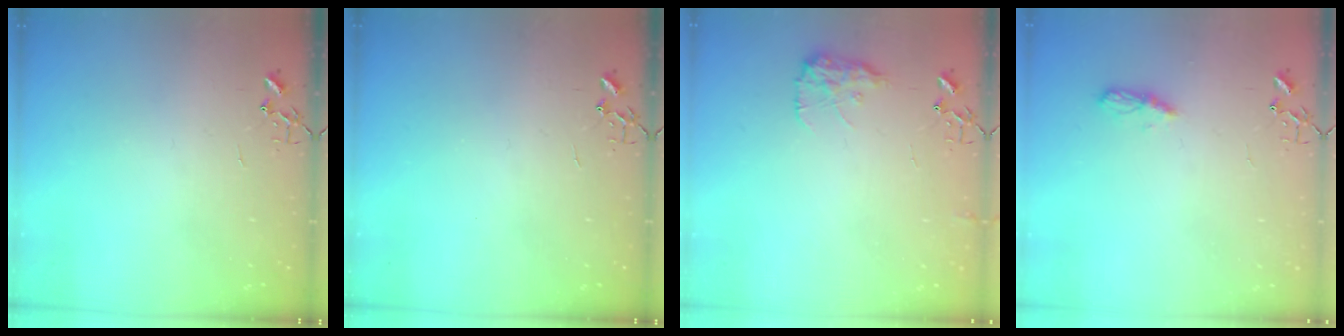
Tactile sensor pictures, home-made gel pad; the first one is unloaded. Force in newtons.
{"total": 0.0}
{"total": 9.8, "press": 9.8, "slide": 0.2}
{"total": 5.1, "press": 5.1, "slide": 0.5}